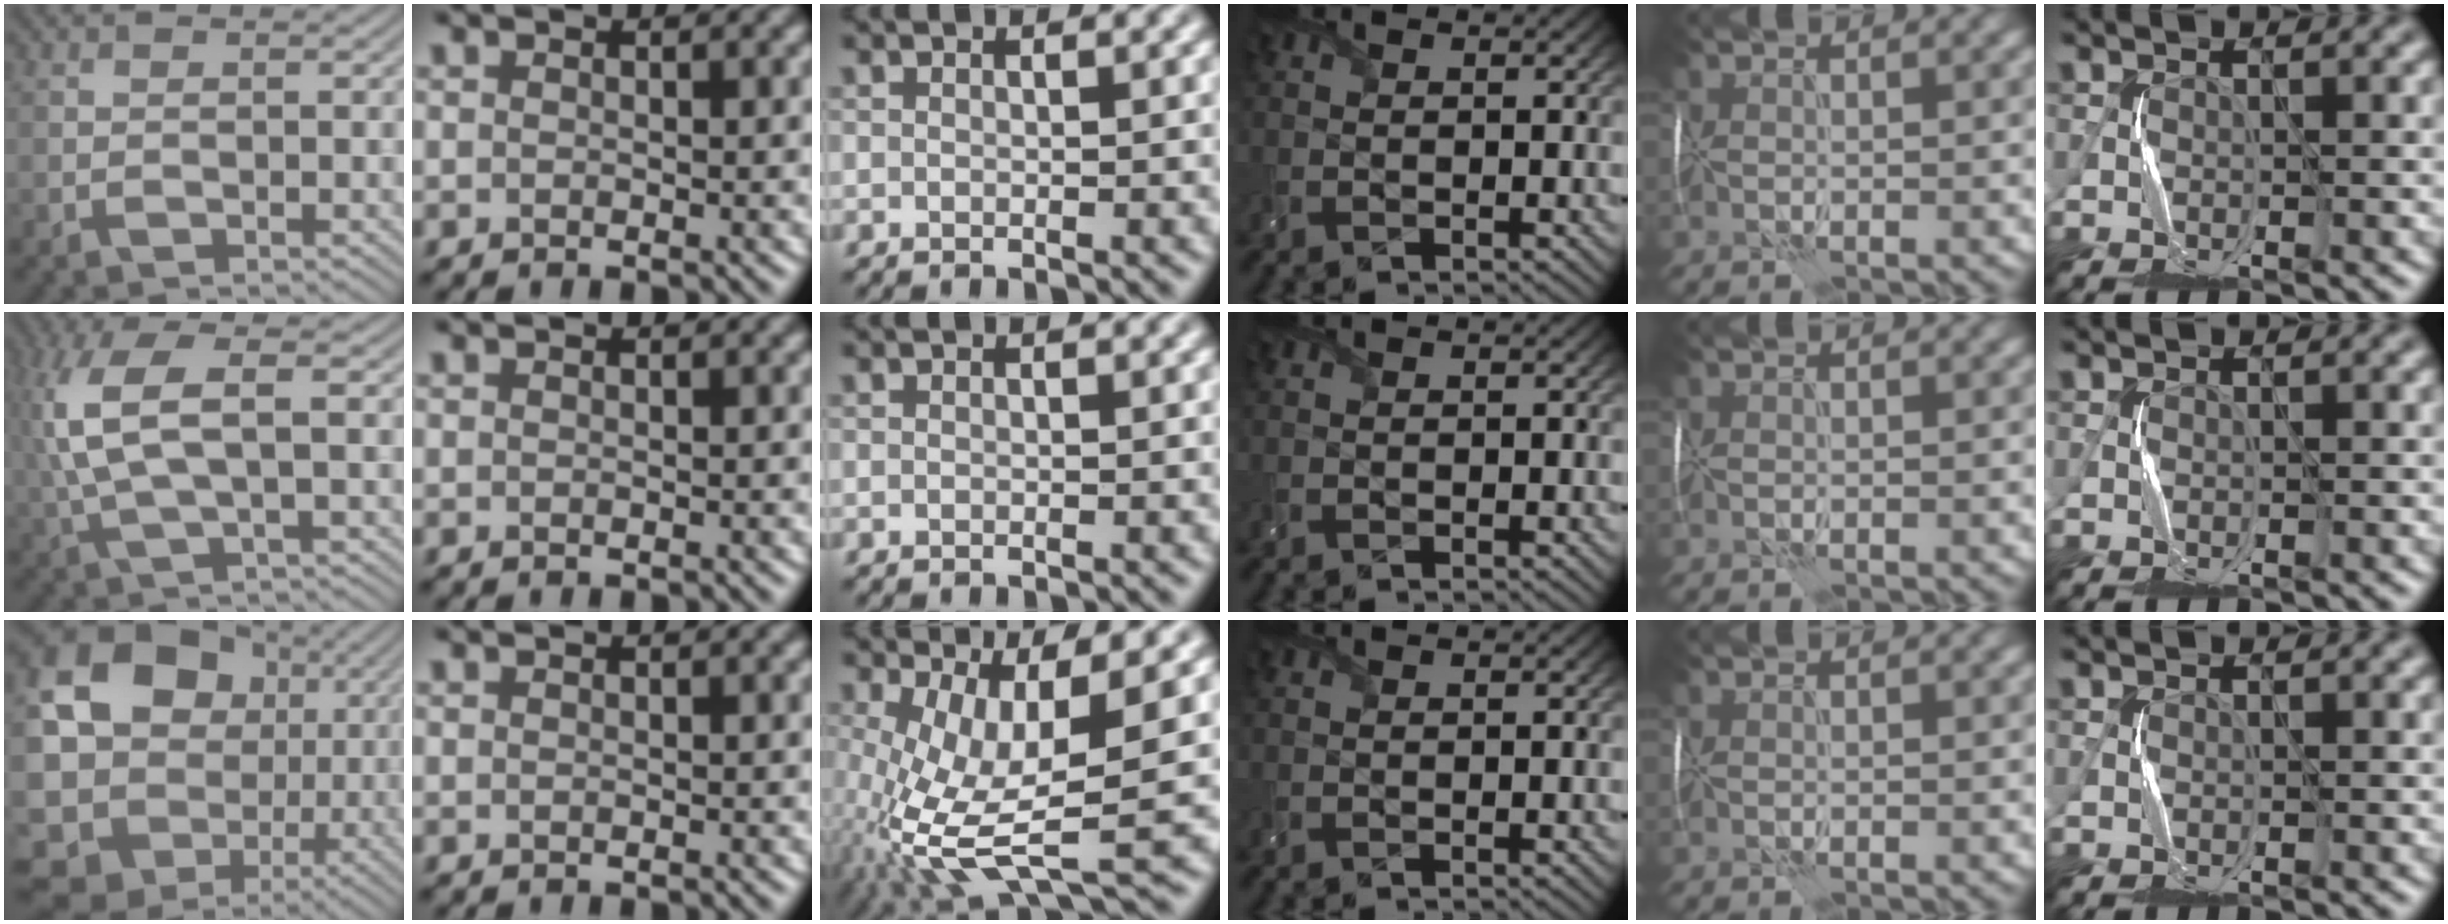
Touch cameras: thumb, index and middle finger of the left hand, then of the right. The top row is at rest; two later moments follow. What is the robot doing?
{"motion": "wrap", "object": "receipt paper"}